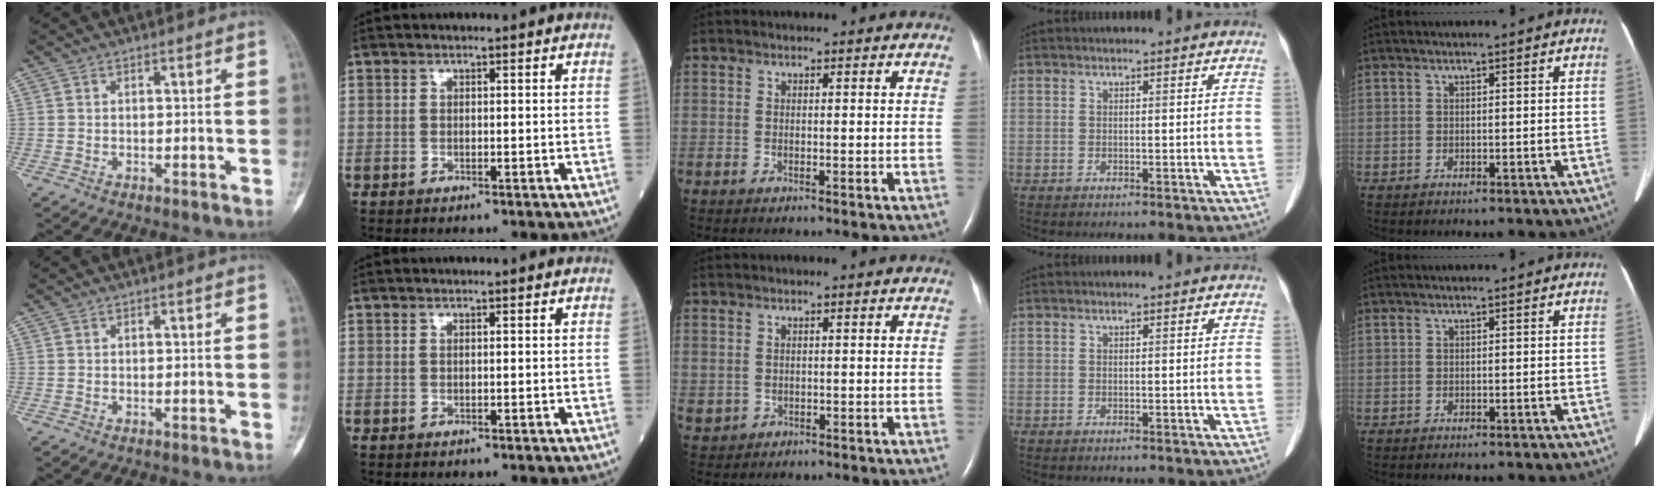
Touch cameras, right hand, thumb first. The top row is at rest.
{"middle": {"total": 2.0, "force": [0.0, 1.9, 0.8], "torque": [-0.022, 0.001, 0.014]}}